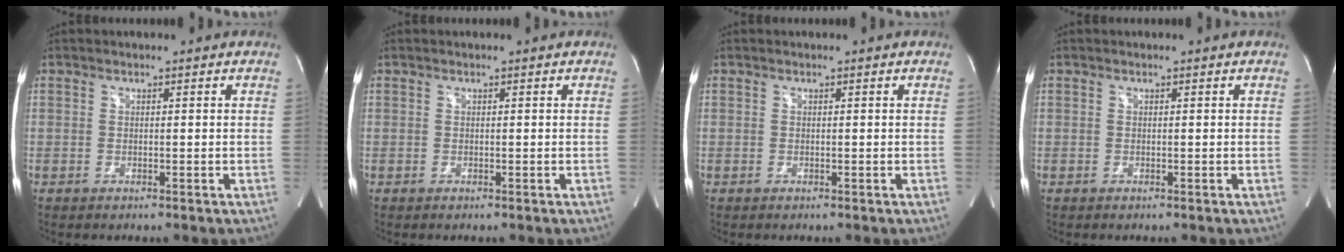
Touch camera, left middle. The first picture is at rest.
{"total": 0.0}
{"total": 0.0}
{"total": 0.0}